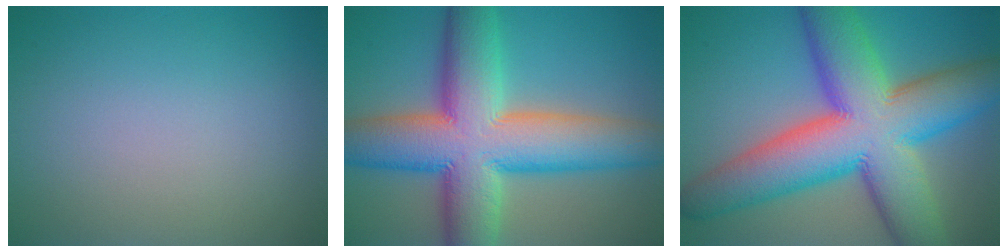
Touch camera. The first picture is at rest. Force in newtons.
{"total": 14.2, "press": 14.2, "slide": 0.8}
{"total": 15.9, "press": 15.8, "slide": 0.4}